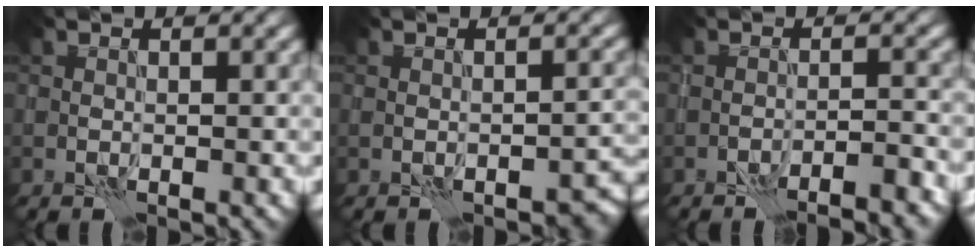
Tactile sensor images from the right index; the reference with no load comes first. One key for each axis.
{"total": 2.3, "fx": -1.6, "fy": 0.9, "fz": 1.5, "tx": -0.017, "ty": -0.003, "tz": -0.015}
{"total": 3.9, "fx": -3.3, "fy": 0.5, "fz": 2.0, "tx": -0.029, "ty": 0.012, "tz": -0.049}